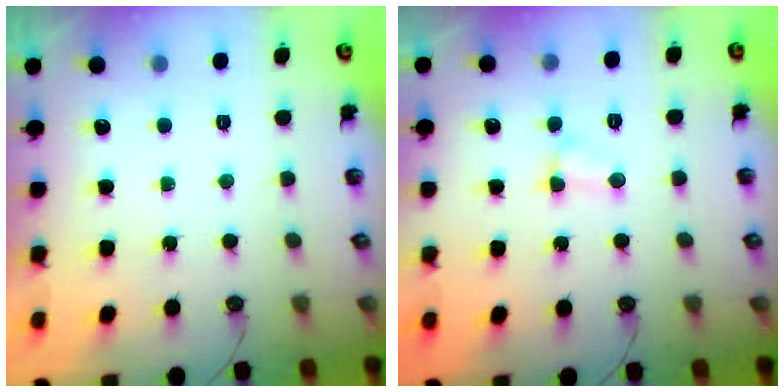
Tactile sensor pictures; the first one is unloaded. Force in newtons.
{"total": 2.8, "press": 2.8, "slide": 0.4}